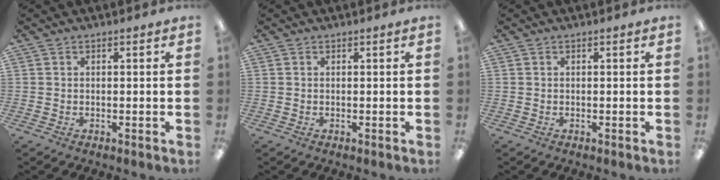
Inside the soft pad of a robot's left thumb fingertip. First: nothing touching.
{"total": 0.0}
{"total": 0.0}